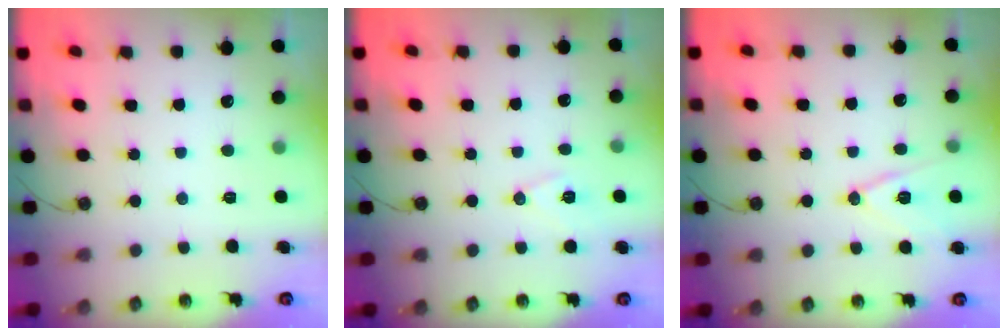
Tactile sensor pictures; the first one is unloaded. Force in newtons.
{"total": 7.6, "press": 6.7, "slide": 3.7}
{"total": 11.8, "press": 11.4, "slide": 3.2}